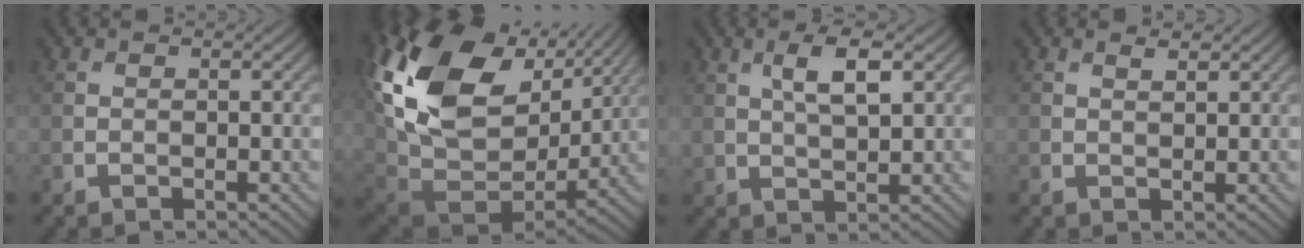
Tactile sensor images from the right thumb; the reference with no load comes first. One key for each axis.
{"total": 20.8, "fx": 6.6, "fy": 14.1, "fz": 13.8, "tx": -0.298, "ty": -0.007, "tz": 0.144}
{"total": 5.2, "fx": 2.0, "fy": 2.0, "fz": 4.4, "tx": -0.089, "ty": 0.002, "tz": 0.036}
{"total": 1.1, "fx": 0.9, "fy": 0.2, "fz": 0.7, "tx": -0.017, "ty": 0.000, "tz": 0.017}